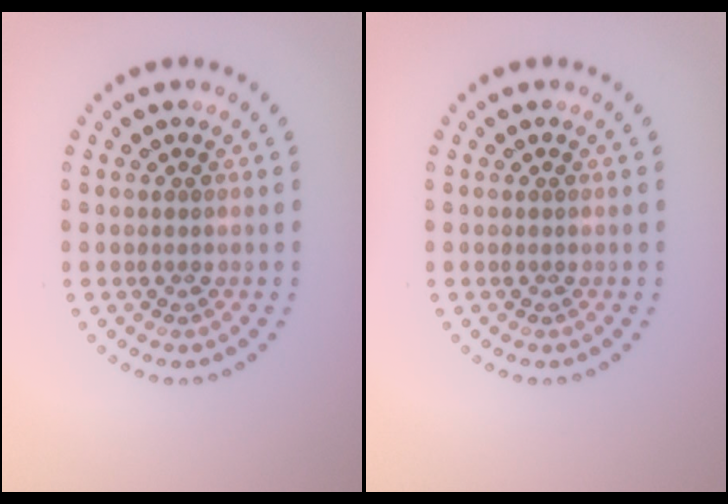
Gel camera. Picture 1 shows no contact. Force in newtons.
{"total": 0.0}